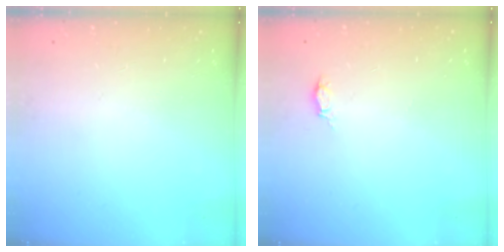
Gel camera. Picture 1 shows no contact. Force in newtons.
{"total": 4.5, "press": 4.5, "slide": 0.6}